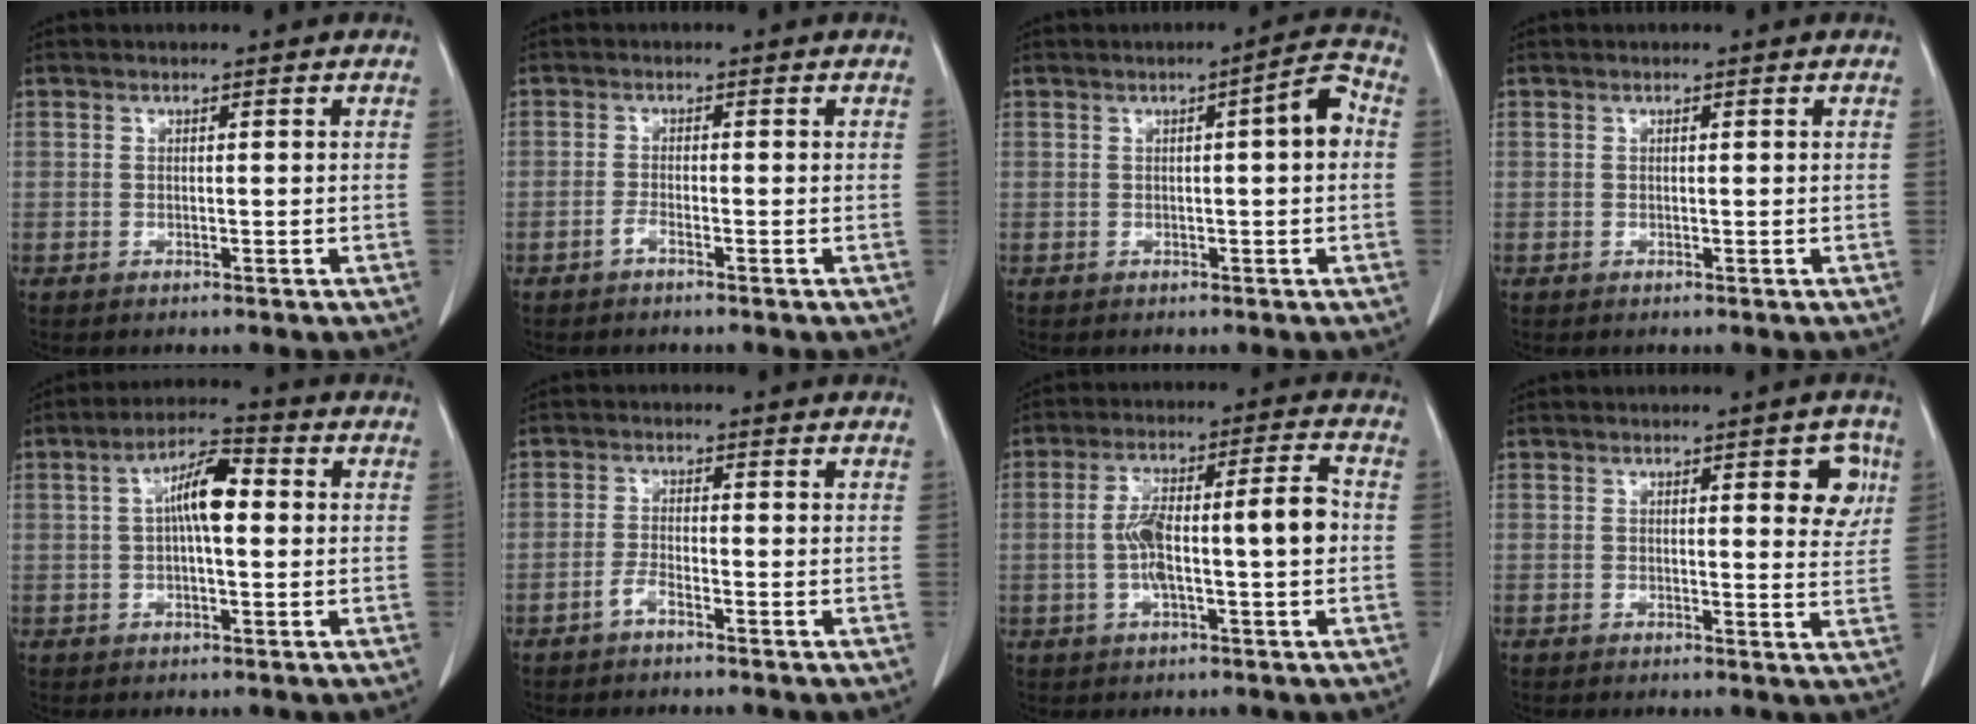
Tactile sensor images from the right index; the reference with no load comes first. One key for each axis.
{"total": 1.2, "fx": -0.9, "fy": 0.0, "fz": 0.8, "tx": -0.016, "ty": 0.002, "tz": -0.020}
{"total": 4.7, "fx": 0.4, "fy": 0.5, "fz": 4.6, "tx": -0.060, "ty": 0.012, "tz": 0.002}
{"total": 0.0}
{"total": 7.3, "fx": 0.9, "fy": 2.0, "fz": 7.0, "tx": -0.130, "ty": 0.022, "tz": 0.011}
{"total": 1.9, "fx": -1.5, "fy": 0.1, "fz": 1.3, "tx": -0.027, "ty": 0.001, "tz": -0.031}
{"total": 10.8, "fx": -0.9, "fy": 1.8, "fz": 10.6, "tx": -0.186, "ty": 0.030, "tz": -0.015}
{"total": 4.8, "fx": 1.9, "fy": 1.5, "fz": 4.1, "tx": -0.038, "ty": -0.003, "tz": 0.018}